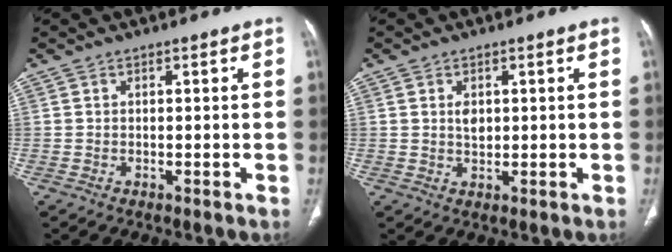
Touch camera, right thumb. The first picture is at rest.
{"total": 2.4, "force": [0.6, 1.6, 1.7], "torque": [-0.020, -0.003, 0.012]}